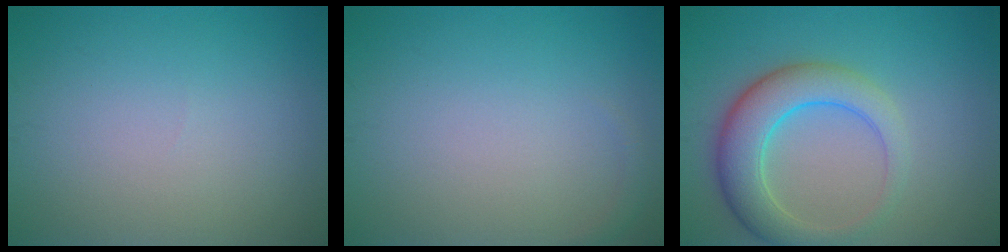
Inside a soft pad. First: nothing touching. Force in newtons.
{"total": 0.6, "press": 0.6, "slide": 0.1}
{"total": 5.8, "press": 5.8, "slide": 0.1}